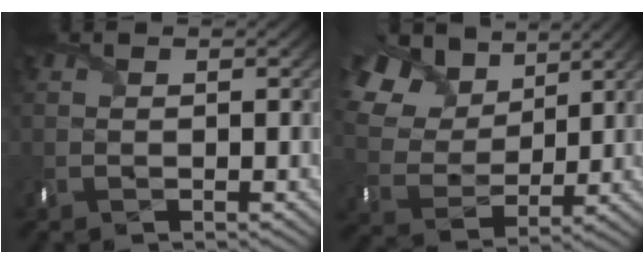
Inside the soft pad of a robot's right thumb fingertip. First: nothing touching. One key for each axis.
{"total": 13.5, "fx": 7.5, "fy": 8.5, "fz": 7.4, "tx": -0.224, "ty": 0.044, "tz": 0.122}